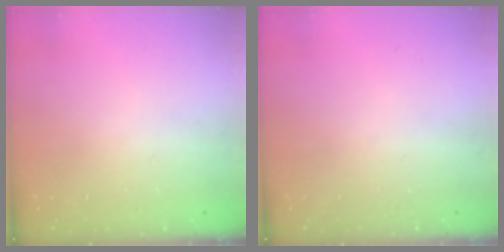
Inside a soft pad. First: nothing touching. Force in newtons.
{"total": 0.0}